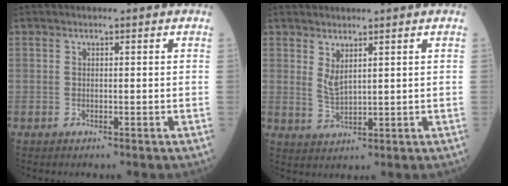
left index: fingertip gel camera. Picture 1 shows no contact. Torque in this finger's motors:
{"motor_torque": [0.48, -0.50, 0.18, 0.05]}